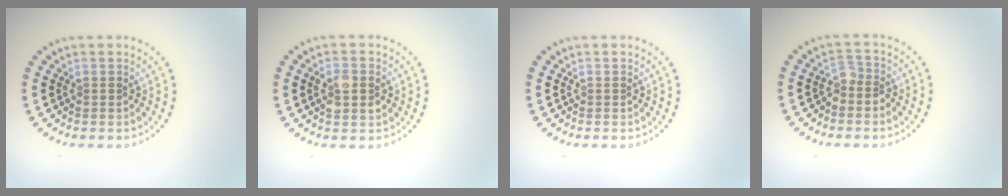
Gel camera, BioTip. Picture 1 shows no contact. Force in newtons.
{"total": 2.6, "press": 2.6, "slide": 0.2}
{"total": 0.0}
{"total": 1.7, "press": 1.3, "slide": 1.1}